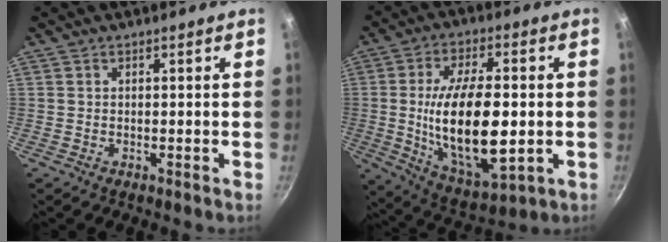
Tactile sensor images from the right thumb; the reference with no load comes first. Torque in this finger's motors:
{"motor_torque": [0.21, 2.17, 2.20, -0.28, 0.31]}